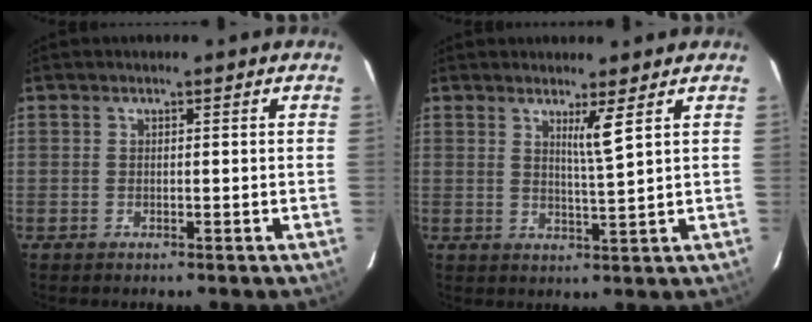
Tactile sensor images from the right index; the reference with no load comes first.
{"total": 3.1, "force": [1.7, -1.0, 2.4], "torque": [-0.043, -0.017, 0.034]}